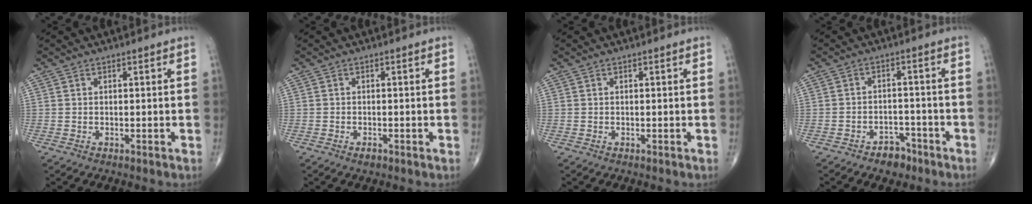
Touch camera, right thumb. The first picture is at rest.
{"total": 1.0, "force": [-0.6, 0.5, 0.6], "torque": [-0.011, 0.000, -0.011]}
{"total": 0.0}
{"total": 4.4, "force": [-3.1, 2.7, 1.6], "torque": [-0.010, 0.026, -0.045]}